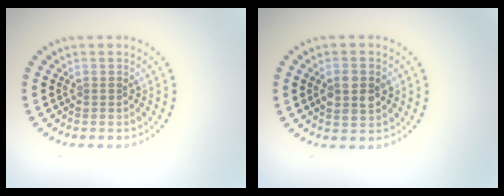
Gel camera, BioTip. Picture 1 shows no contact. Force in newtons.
{"total": 3.0, "press": 3.0, "slide": 0.1}